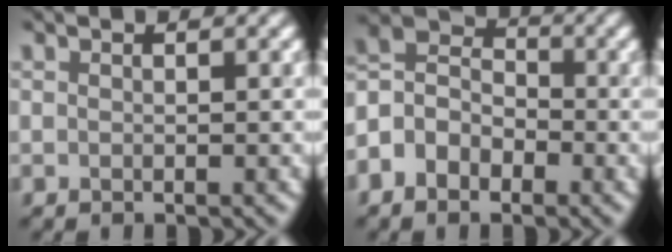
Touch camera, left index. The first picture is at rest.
{"total": 5.6, "force": [-2.2, 4.1, 3.1], "torque": [-0.052, 0.012, -0.050]}